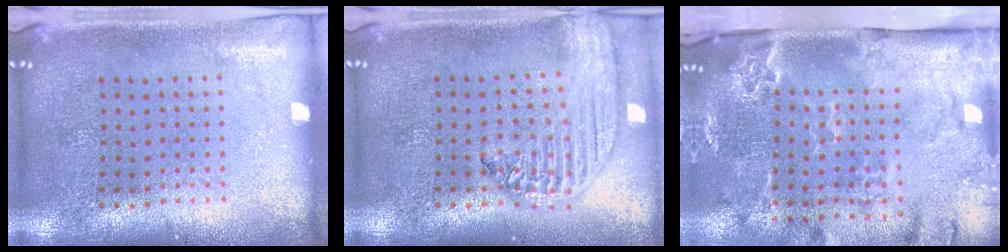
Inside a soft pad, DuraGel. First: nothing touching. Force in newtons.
{"total": 2.3, "press": 1.9, "slide": 1.2}
{"total": 3.4, "press": 2.4, "slide": 2.4}